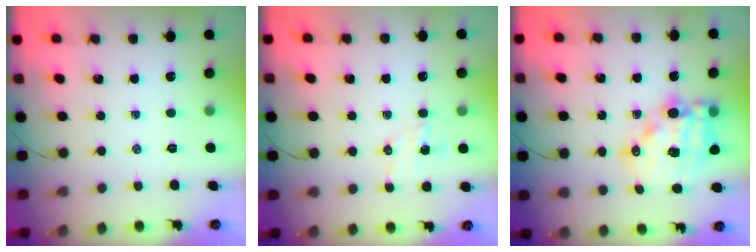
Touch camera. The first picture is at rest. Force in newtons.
{"total": 4.8, "press": 4.7, "slide": 1.1}
{"total": 15.0, "press": 14.6, "slide": 3.2}